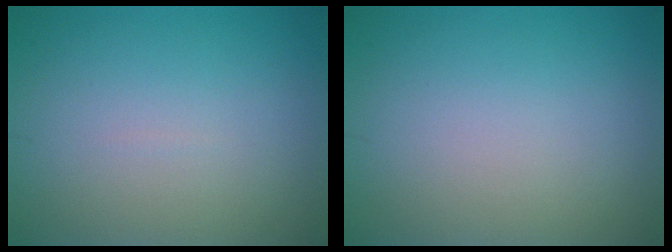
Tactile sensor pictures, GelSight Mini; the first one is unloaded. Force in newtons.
{"total": 0.0}